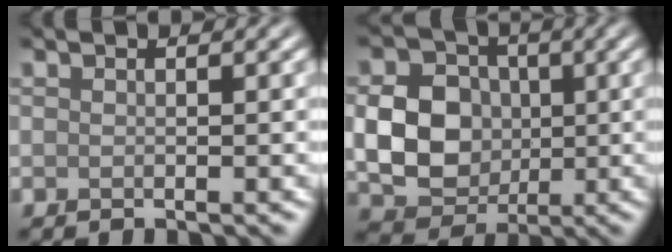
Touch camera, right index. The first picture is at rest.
{"total": 7.0, "force": [-0.2, 5.7, 4.0], "torque": [-0.079, -0.002, -0.004]}